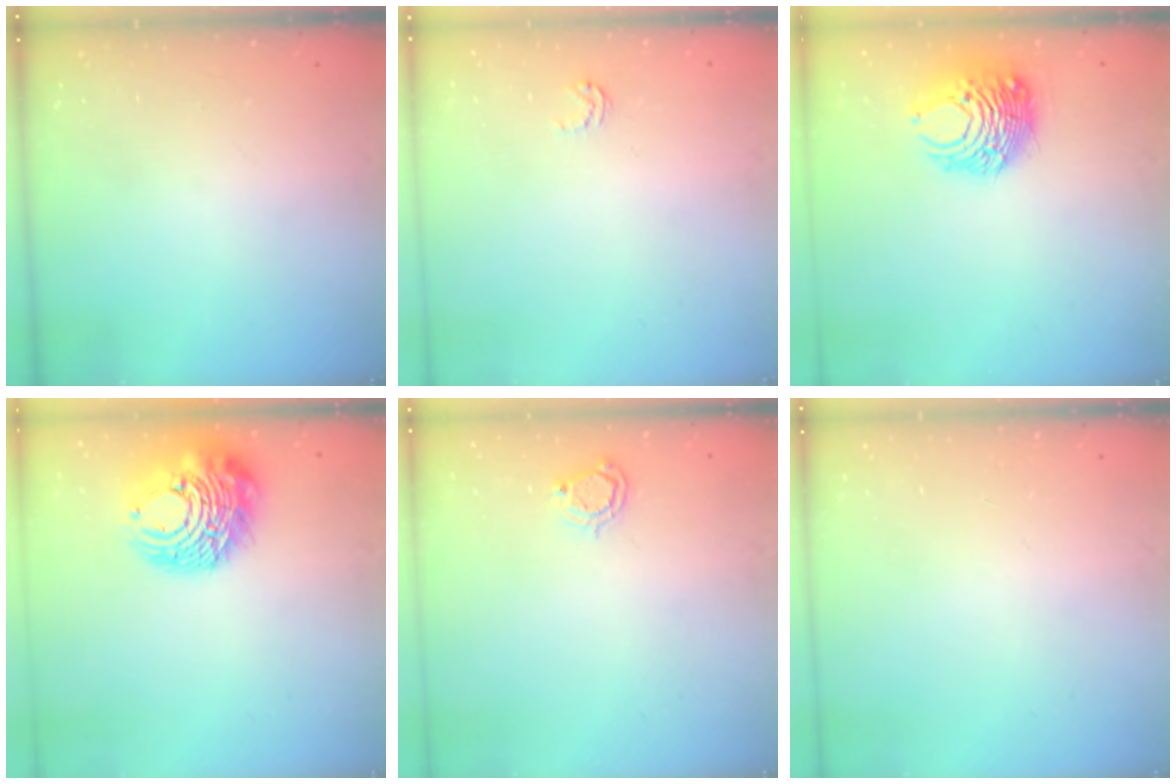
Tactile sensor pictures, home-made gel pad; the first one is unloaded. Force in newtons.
{"total": 3.5, "press": 3.5, "slide": 0.2}
{"total": 10.7, "press": 10.7, "slide": 0.7}
{"total": 14.3, "press": 14.2, "slide": 1.5}
{"total": 4.5, "press": 4.4, "slide": 0.6}
{"total": 0.0}